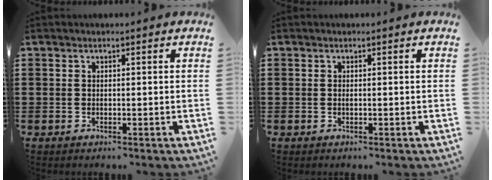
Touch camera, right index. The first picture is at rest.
{"total": 0.0}